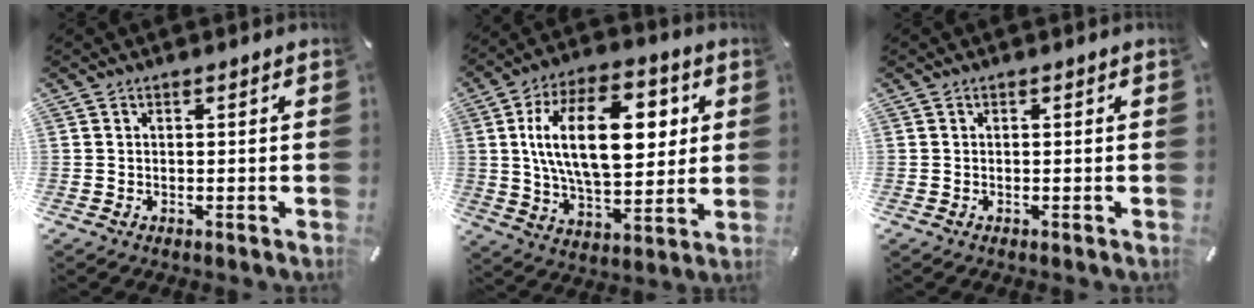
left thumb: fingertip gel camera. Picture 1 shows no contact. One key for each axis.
{"total": 22.2, "fx": 4.8, "fy": 12.1, "fz": 18.0, "tx": -0.316, "ty": 0.008, "tz": 0.073}
{"total": 0.0}